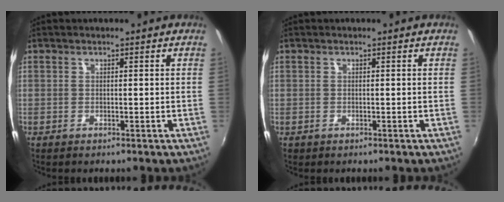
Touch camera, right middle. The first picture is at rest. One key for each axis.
{"total": 0.0}